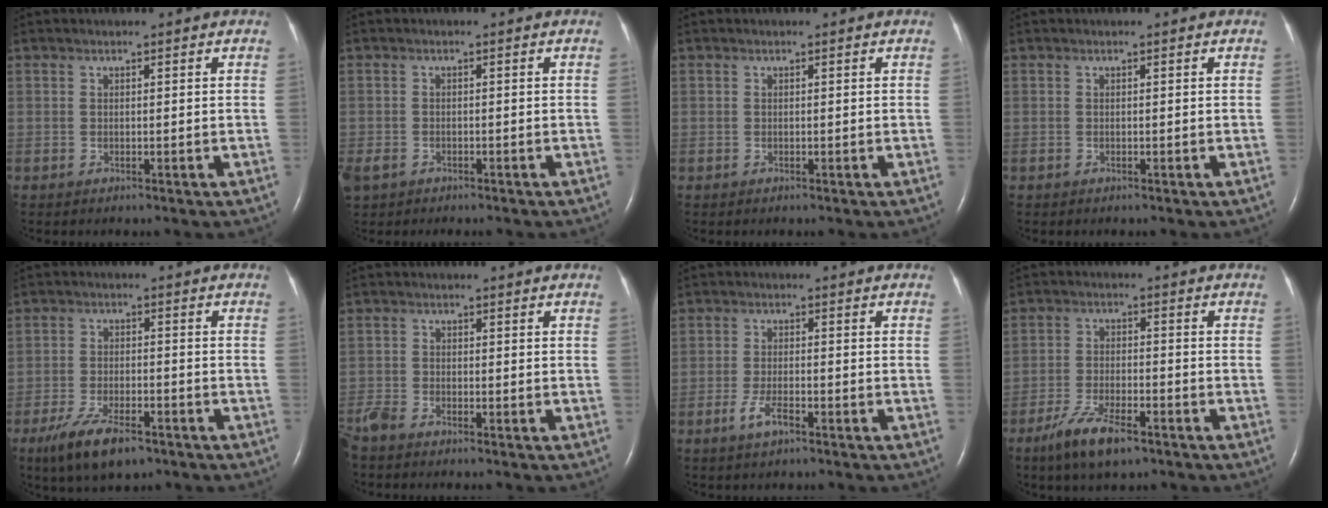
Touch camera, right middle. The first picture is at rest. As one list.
[{"total": 4.1, "force": [-2.8, 2.6, 1.5], "torque": [-0.038, -0.003, -0.045]}, {"total": 0.0}, {"total": 0.0}, {"total": 8.3, "force": [-5.6, 2.6, 5.6], "torque": [-0.113, -0.011, -0.094]}, {"total": 4.6, "force": [-4.0, 1.3, 1.8], "torque": [-0.041, -0.011, -0.080]}, {"total": 3.3, "force": [-2.1, 0.8, 2.5], "torque": [-0.055, -0.001, -0.041]}, {"total": 7.7, "force": [-5.2, 2.2, 5.3], "torque": [-0.112, -0.010, -0.092]}]